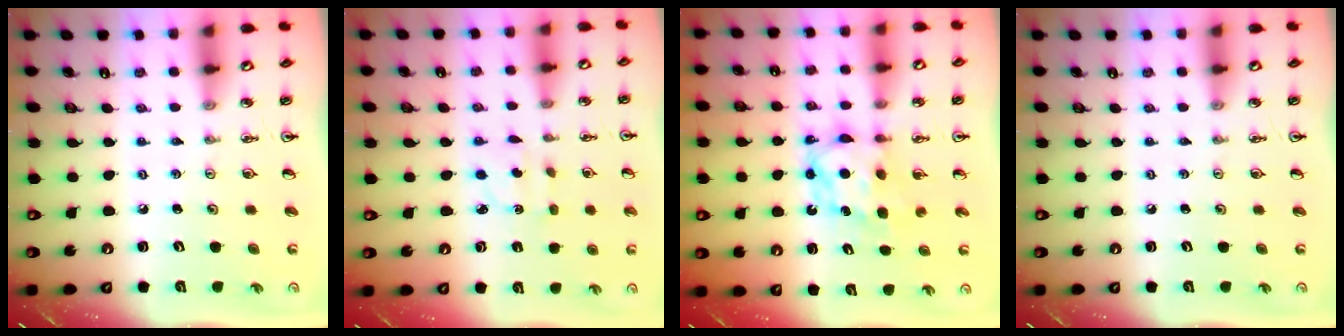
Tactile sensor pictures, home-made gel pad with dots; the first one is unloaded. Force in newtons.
{"total": 2.7, "press": 2.6, "slide": 0.6}
{"total": 6.2, "press": 6.1, "slide": 0.5}
{"total": 0.0}